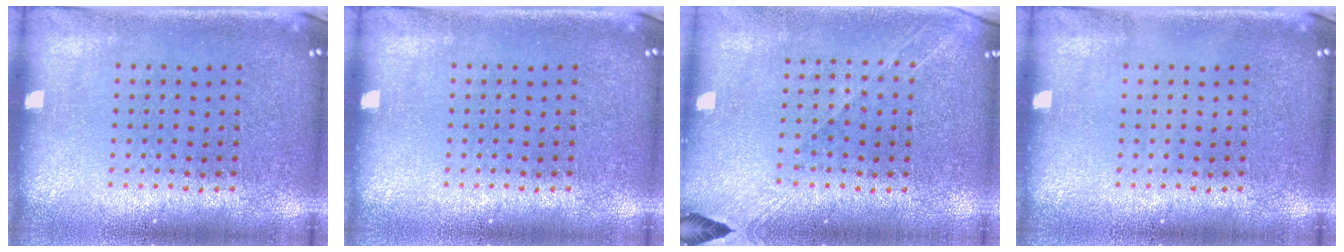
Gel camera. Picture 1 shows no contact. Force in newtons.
{"total": 0.0}
{"total": 1.3, "press": 1.2, "slide": 0.6}
{"total": 0.0}